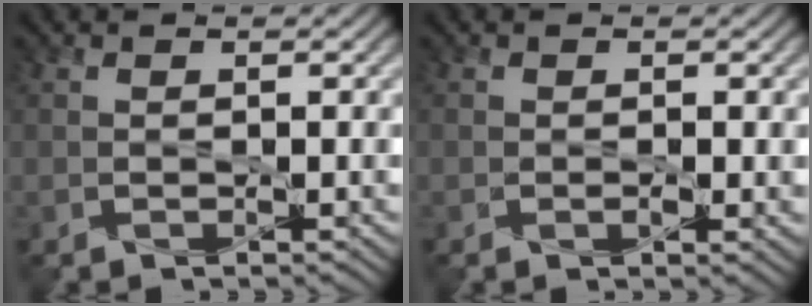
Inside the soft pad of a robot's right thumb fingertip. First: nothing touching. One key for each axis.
{"total": 1.6, "fx": -0.1, "fy": 0.7, "fz": 1.4, "tx": -0.026, "ty": -0.003, "tz": -0.003}